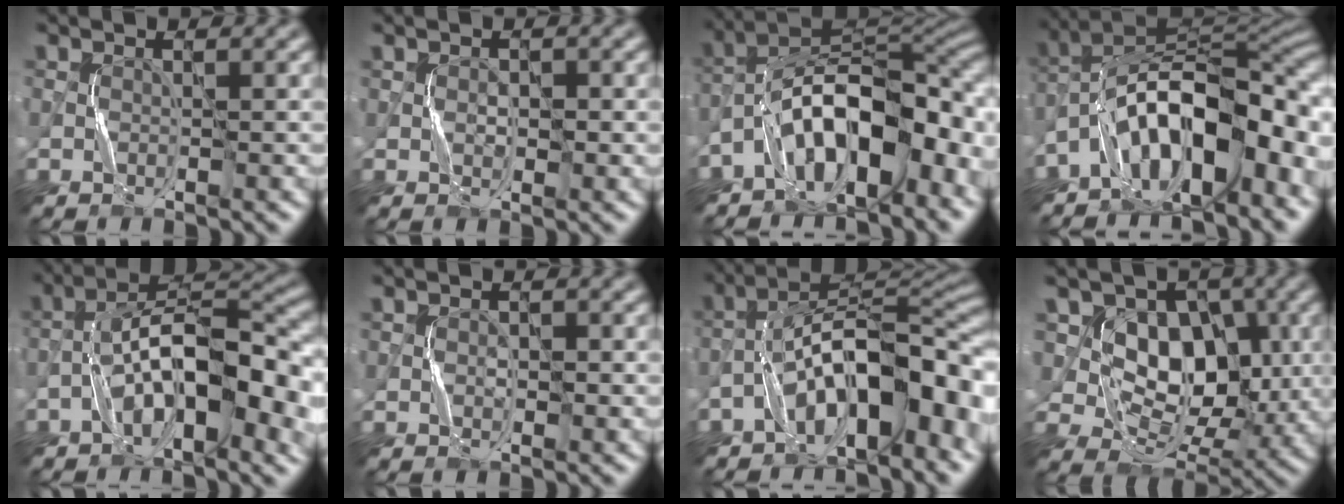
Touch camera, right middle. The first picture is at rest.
{"total": 1.4, "force": [-0.1, 0.9, 1.0], "torque": [-0.014, 0.001, -0.002]}
{"total": 11.4, "force": [-4.9, 5.3, 8.9], "torque": [-0.125, 0.018, -0.093]}
{"total": 12.7, "force": [-5.0, 5.7, 10.2], "torque": [-0.147, 0.018, -0.094]}
{"total": 10.4, "force": [-3.2, 3.8, 9.1], "torque": [-0.146, 0.025, -0.057]}
{"total": 1.0, "force": [-0.1, 0.7, 0.8], "torque": [-0.011, 0.001, -0.003]}
{"total": 10.7, "force": [-4.4, 4.1, 8.8], "torque": [-0.131, 0.026, -0.081]}
{"total": 8.2, "force": [1.9, 6.2, 5.1], "torque": [-0.070, -0.010, 0.013]}